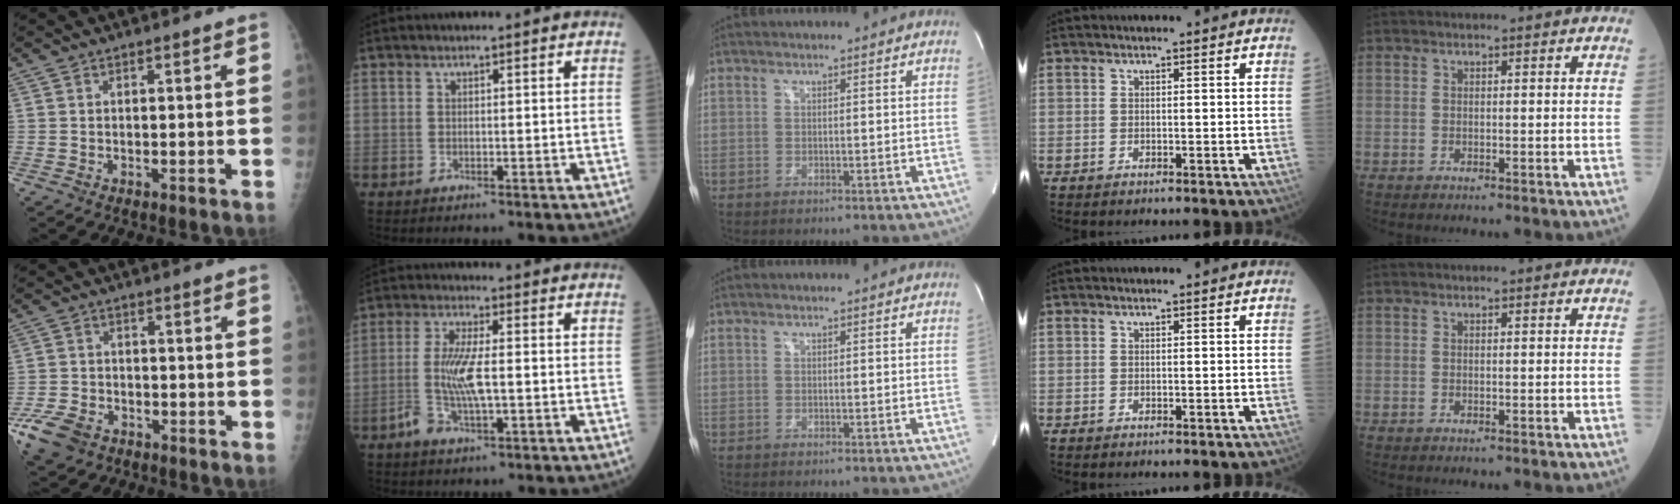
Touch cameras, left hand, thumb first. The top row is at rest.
{"thumb": {"total": 8.1, "force": [-4.7, 5.3, 3.9], "torque": [-0.084, 0.016, -0.084]}, "index": {"total": 6.7, "force": [-1.2, 1.7, 6.4], "torque": [-0.141, -0.002, -0.025]}}